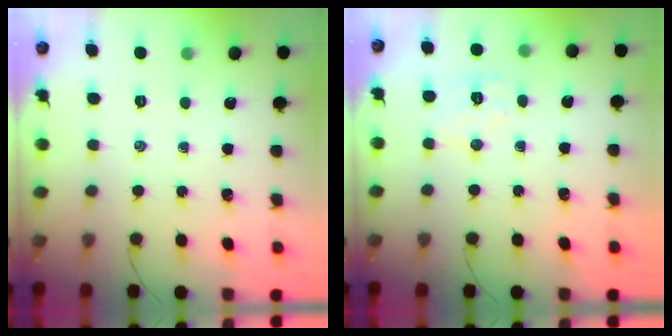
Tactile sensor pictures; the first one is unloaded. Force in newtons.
{"total": 7.3, "press": 7.3, "slide": 0.7}